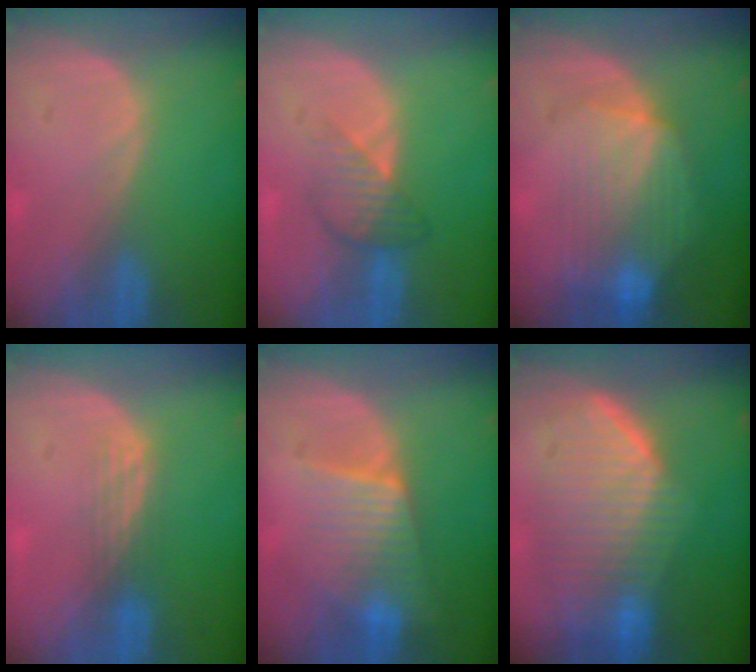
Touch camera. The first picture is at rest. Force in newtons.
{"total": 3.7, "press": 3.6, "slide": 0.2}
{"total": 8.9, "press": 8.0, "slide": 3.8}
{"total": 3.0, "press": 2.6, "slide": 1.4}
{"total": 6.3, "press": 6.3, "slide": 0.9}
{"total": 10.1, "press": 9.0, "slide": 4.6}